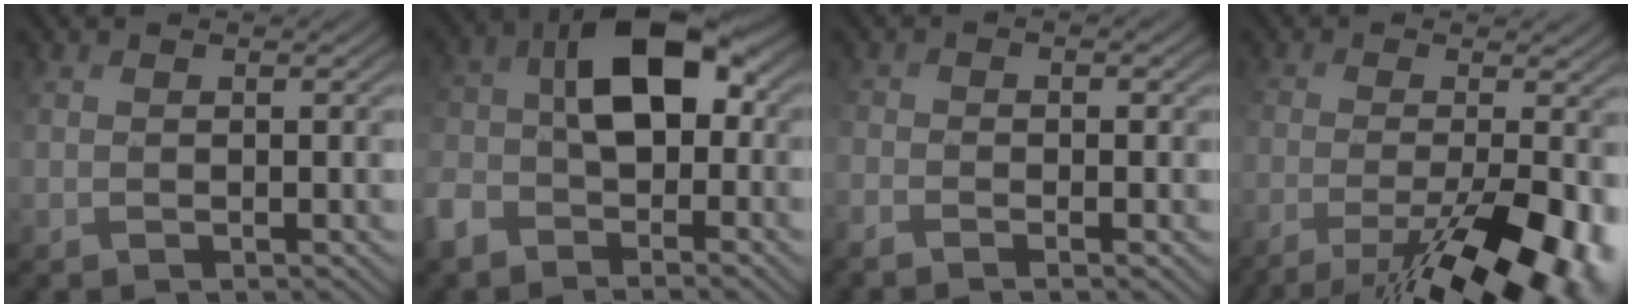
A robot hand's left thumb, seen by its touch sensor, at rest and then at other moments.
{"total": 11.7, "force": [-2.8, 7.0, 8.9], "torque": [-0.180, -0.001, -0.066]}
{"total": 3.1, "force": [-1.9, 1.0, 2.3], "torque": [-0.049, -0.011, -0.036]}
{"total": 13.1, "force": [-7.7, 3.5, 10.0], "torque": [-0.169, -0.015, -0.108]}